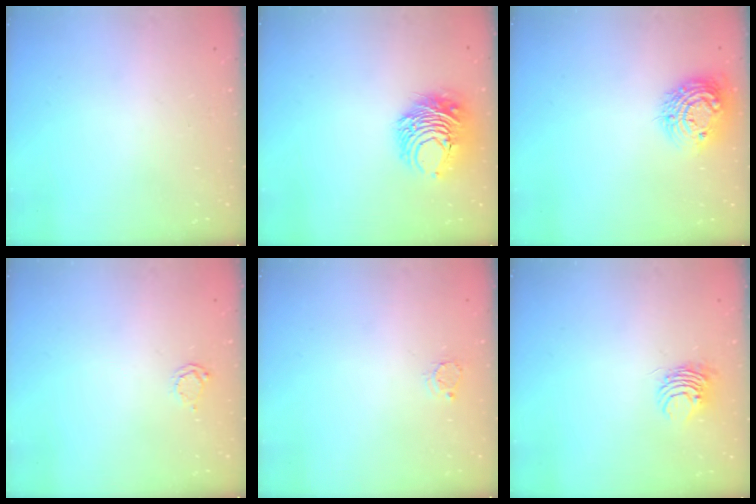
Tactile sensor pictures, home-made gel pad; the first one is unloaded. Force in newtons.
{"total": 10.5, "press": 10.4, "slide": 0.6}
{"total": 12.4, "press": 12.4, "slide": 0.6}
{"total": 2.4, "press": 2.4, "slide": 0.2}
{"total": 3.2, "press": 3.2, "slide": 0.4}
{"total": 5.9, "press": 5.9, "slide": 0.2}